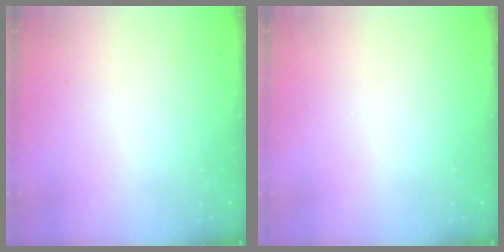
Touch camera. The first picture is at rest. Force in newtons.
{"total": 0.0}